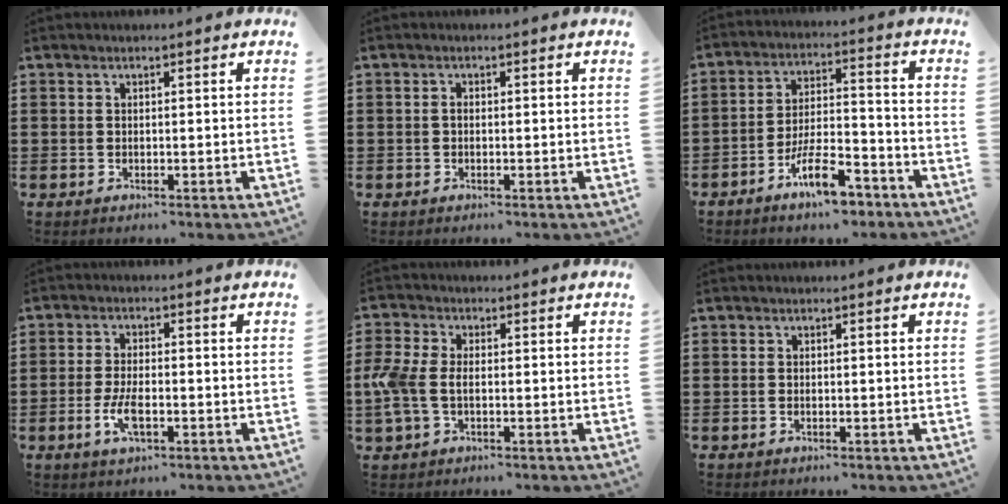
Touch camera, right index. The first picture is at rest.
{"total": 0.8, "force": [-0.2, 0.4, 0.6], "torque": [-0.014, -0.001, -0.003]}
{"total": 9.2, "force": [-5.8, 2.8, 6.5], "torque": [-0.120, 0.015, -0.104]}
{"total": 4.9, "force": [-1.7, 1.9, 4.2], "torque": [-0.092, -0.002, -0.034]}
{"total": 4.8, "force": [-0.9, 2.9, 3.7], "torque": [-0.114, -0.009, -0.028]}
{"total": 0.0}